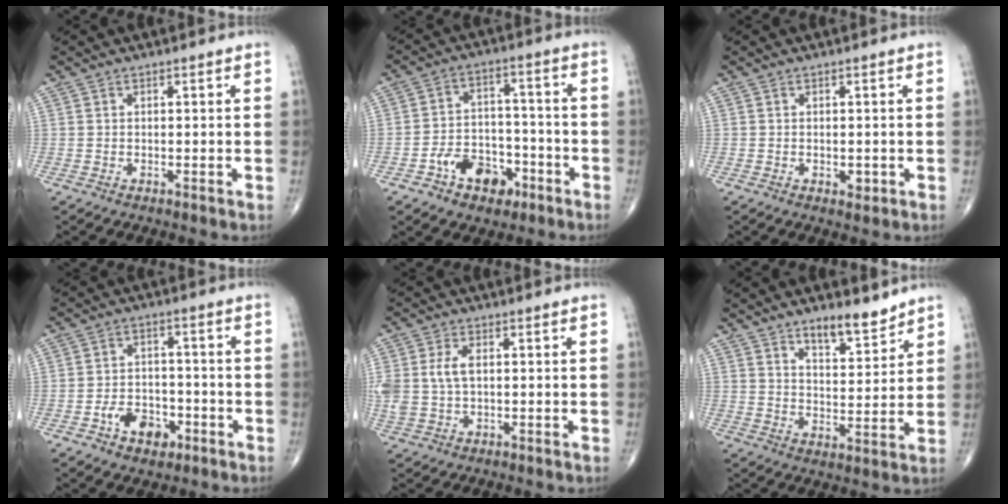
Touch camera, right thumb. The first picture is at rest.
{"total": 10.3, "force": [-5.3, 6.9, 5.5], "torque": [-0.050, 0.045, -0.085]}
{"total": 1.5, "force": [-0.4, 1.0, 1.1], "torque": [-0.009, -0.002, -0.004]}
{"total": 7.5, "force": [-3.6, 5.0, 4.4], "torque": [-0.044, 0.027, -0.058]}
{"total": 6.4, "force": [0.7, 3.9, 5.0], "torque": [-0.123, 0.009, 0.018]}
{"total": 8.0, "force": [6.2, 2.7, 4.3], "torque": [-0.048, -0.050, 0.102]}